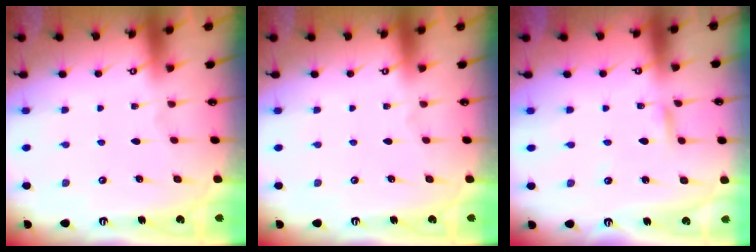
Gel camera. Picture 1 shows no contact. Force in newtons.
{"total": 0.0}
{"total": 2.4, "press": 2.4, "slide": 0.1}